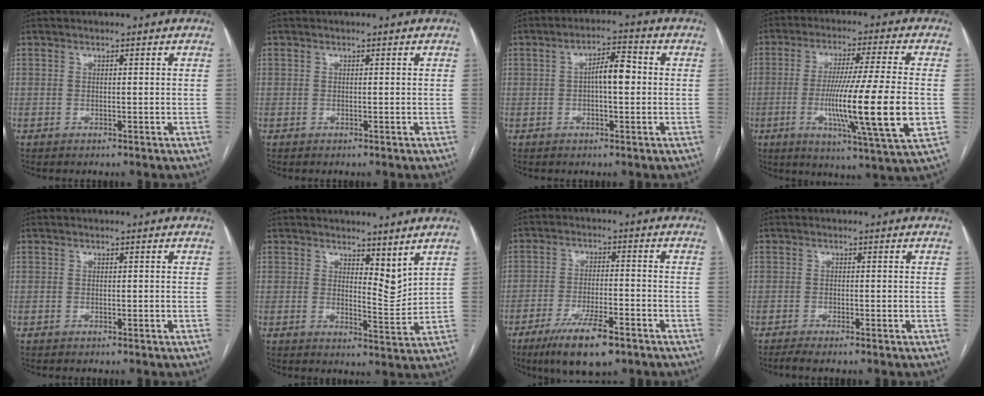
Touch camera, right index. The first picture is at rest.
{"total": 0.0}
{"total": 5.4, "force": [0.1, 1.6, 5.2], "torque": [-0.088, 0.017, -0.001]}
{"total": 17.5, "force": [-3.0, -0.6, 17.2], "torque": [-0.290, -0.024, -0.053]}
{"total": 0.0}
{"total": 4.6, "force": [3.4, 1.5, 2.7], "torque": [-0.042, -0.017, 0.059]}
{"total": 10.1, "force": [-6.4, 2.3, 7.4], "torque": [-0.134, -0.017, -0.105]}
{"total": 1.9, "force": [-1.5, -0.2, 1.1], "torque": [-0.023, -0.004, -0.029]}